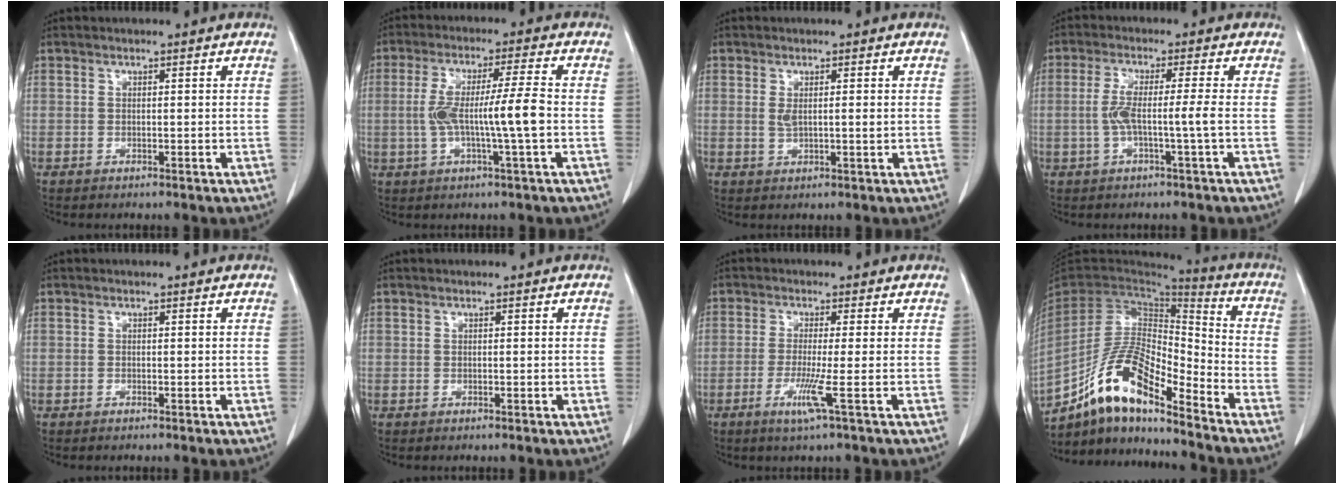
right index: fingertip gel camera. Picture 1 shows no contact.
{"total": 8.8, "force": [-1.0, -0.2, 8.8], "torque": [-0.167, 0.013, -0.017]}
{"total": 2.3, "force": [0.5, 0.6, 2.2], "torque": [-0.039, 0.001, 0.014]}
{"total": 4.9, "force": [-0.8, -0.6, 4.8], "torque": [-0.094, 0.007, -0.013]}
{"total": 0.0}
{"total": 0.0}
{"total": 4.3, "force": [-1.6, -1.1, 3.8], "torque": [-0.077, -0.012, -0.032]}
{"total": 14.5, "force": [-10.8, 3.3, 9.1], "torque": [-0.178, 0.018, -0.198]}